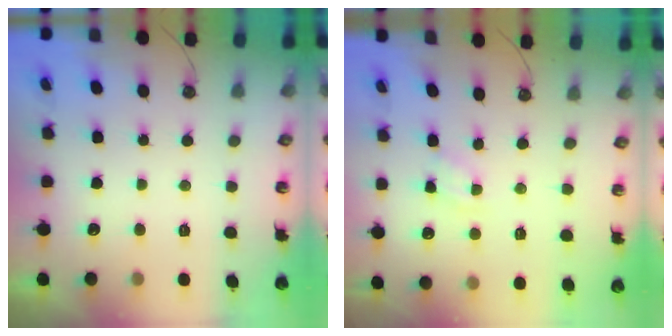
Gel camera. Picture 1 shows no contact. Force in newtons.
{"total": 4.2, "press": 4.1, "slide": 0.6}